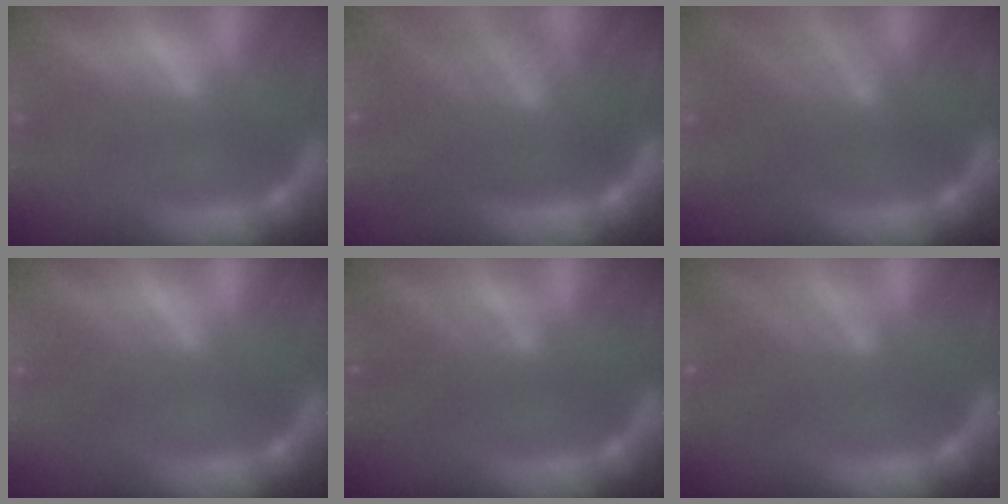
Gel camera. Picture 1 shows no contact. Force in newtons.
{"total": 9.0}
{"total": 6.0}
{"total": 2.0}
{"total": 3.5}
{"total": 4.5}